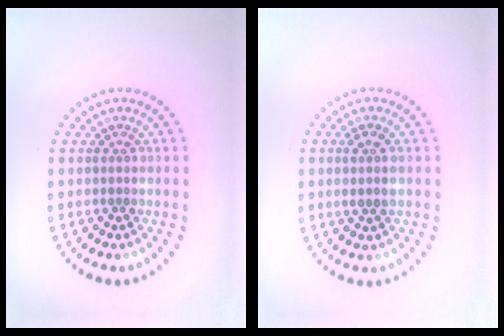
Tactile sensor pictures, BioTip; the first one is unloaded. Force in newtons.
{"total": 1.9, "press": 1.7, "slide": 0.8}